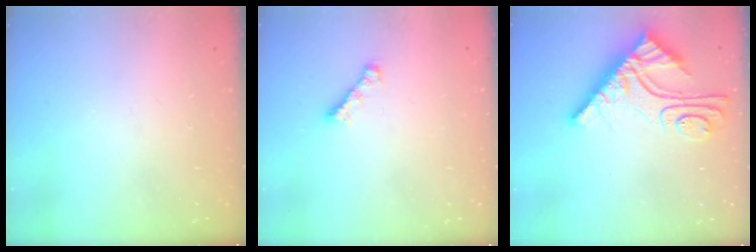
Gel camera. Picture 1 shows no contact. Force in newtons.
{"total": 1.9, "press": 1.8, "slide": 0.6}
{"total": 13.6, "press": 13.6, "slide": 1.3}